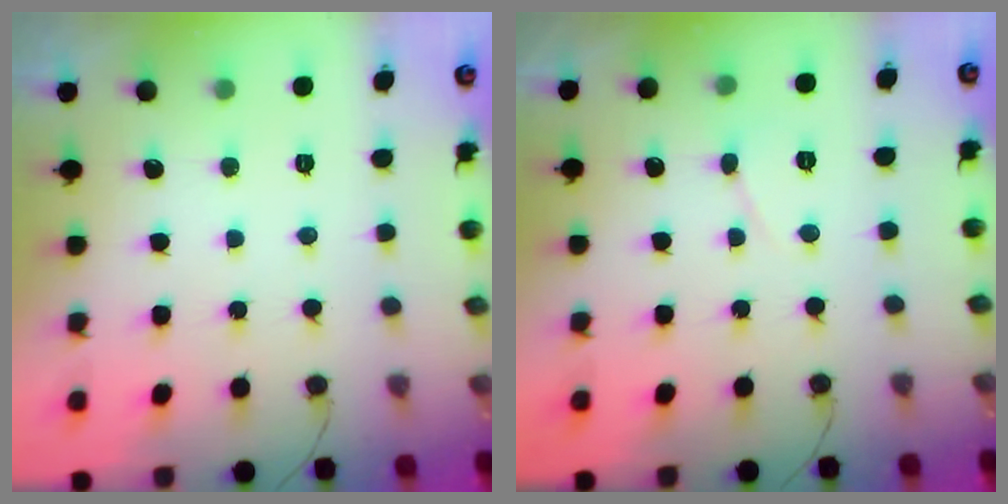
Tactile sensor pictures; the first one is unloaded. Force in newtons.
{"total": 3.3, "press": 3.3, "slide": 0.4}